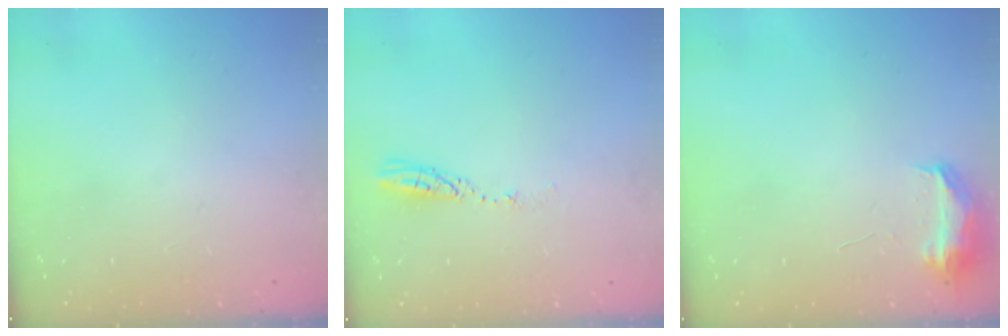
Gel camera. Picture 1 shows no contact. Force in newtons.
{"total": 3.7, "press": 3.7, "slide": 0.3}
{"total": 7.9, "press": 7.9, "slide": 0.2}